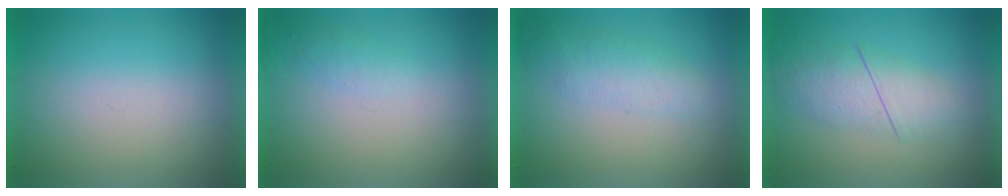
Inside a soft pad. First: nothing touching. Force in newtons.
{"total": 1.1}
{"total": 2.1}
{"total": 2.8}